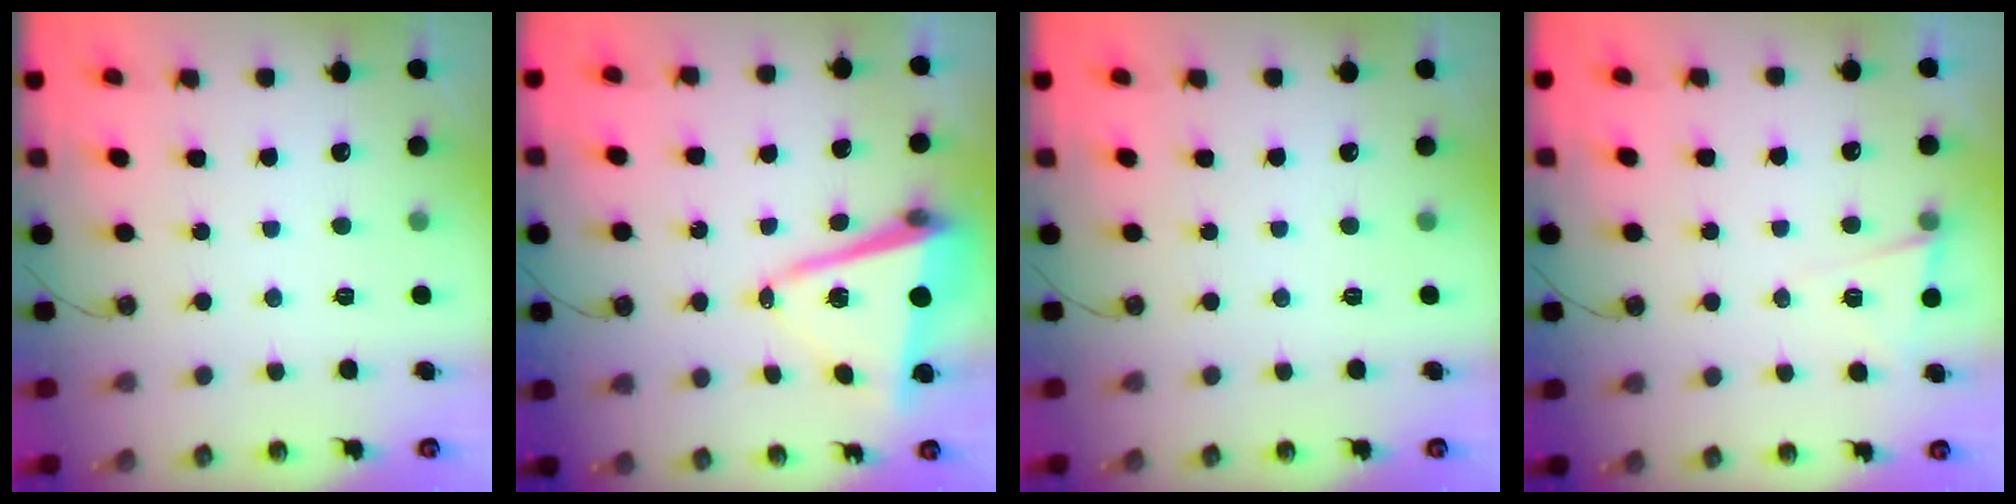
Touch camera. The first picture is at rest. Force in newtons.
{"total": 10.5, "press": 10.3, "slide": 1.8}
{"total": 0.0}
{"total": 5.0, "press": 4.5, "slide": 2.1}